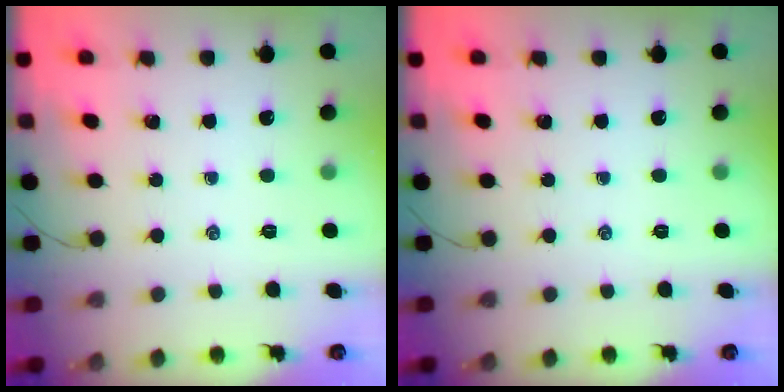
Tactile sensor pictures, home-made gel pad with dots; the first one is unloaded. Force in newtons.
{"total": 0.0}